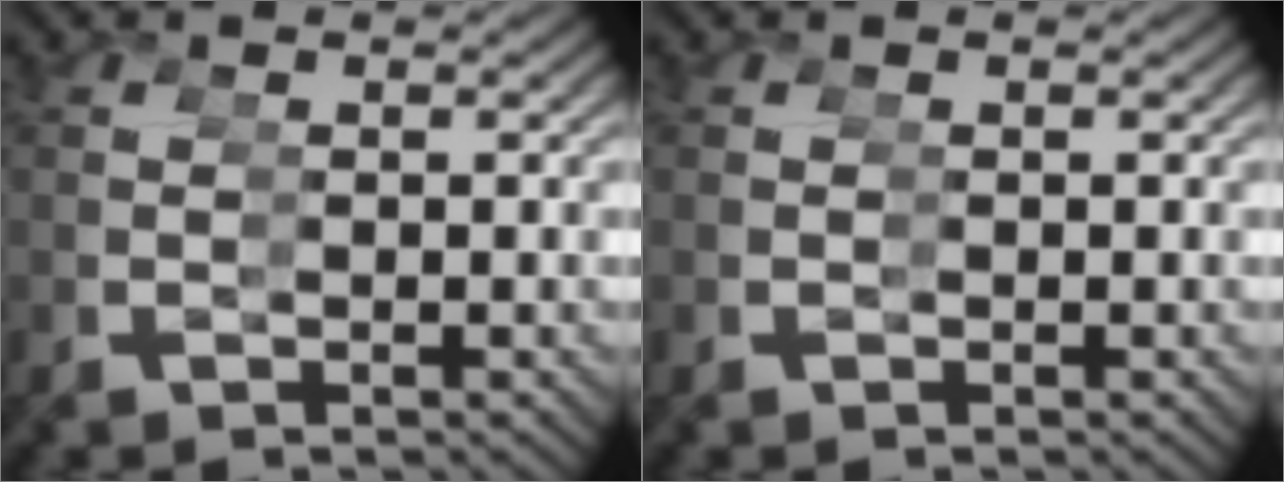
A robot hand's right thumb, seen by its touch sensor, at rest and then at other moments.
{"total": 0.0}